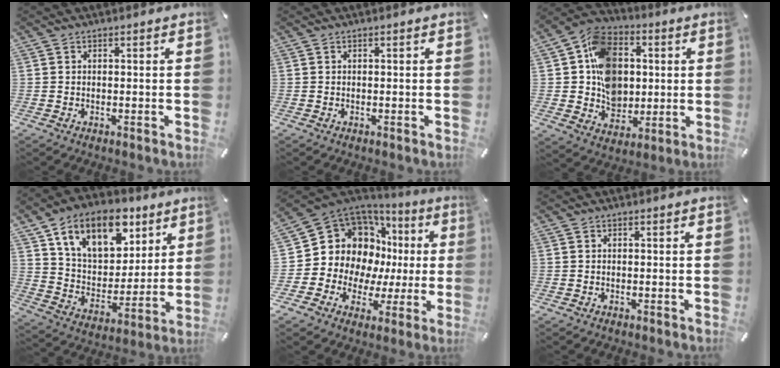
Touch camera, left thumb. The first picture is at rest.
{"total": 0.0}
{"total": 14.5, "force": [1.6, 12.3, 7.4], "torque": [-0.125, 0.002, 0.037]}
{"total": 16.1, "force": [10.2, 10.3, 7.1], "torque": [-0.130, -0.051, 0.187]}
{"total": 15.7, "force": [5.7, 12.9, 6.9], "torque": [-0.129, -0.064, 0.123]}
{"total": 0.0}